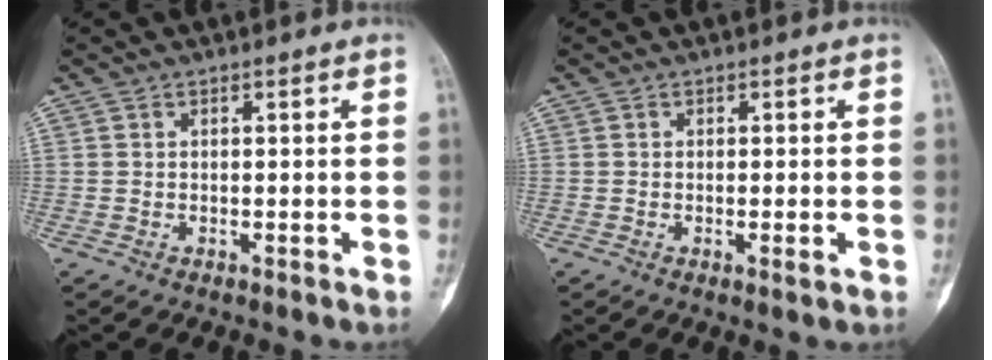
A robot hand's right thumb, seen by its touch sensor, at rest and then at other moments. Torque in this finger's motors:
{"motor_torque": [-0.57, 0.19, -0.05, 0.28, -0.03]}